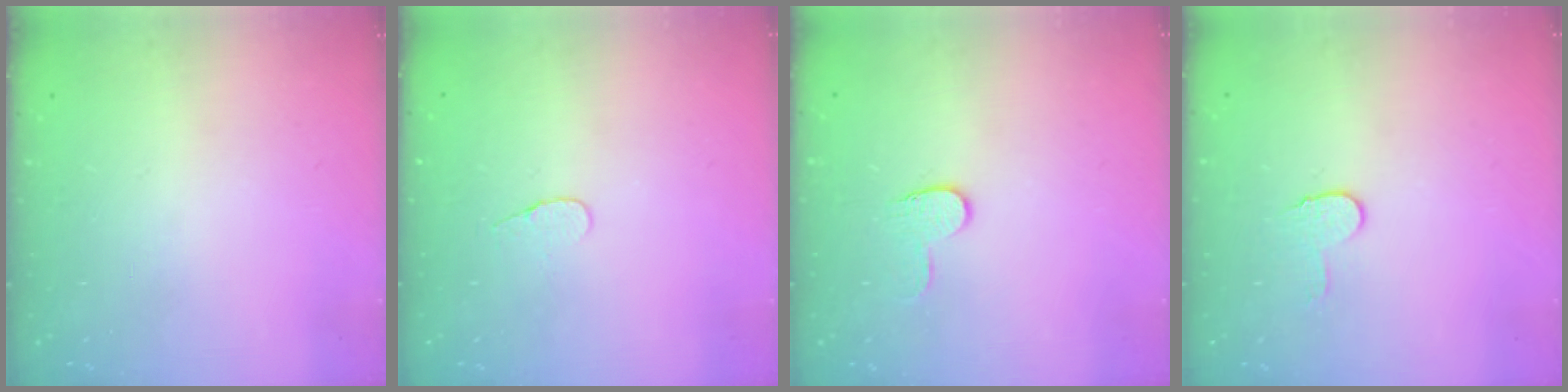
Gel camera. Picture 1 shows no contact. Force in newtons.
{"total": 4.0, "press": 4.0, "slide": 0.4}
{"total": 6.2, "press": 6.2, "slide": 0.4}
{"total": 6.4, "press": 6.4, "slide": 0.6}